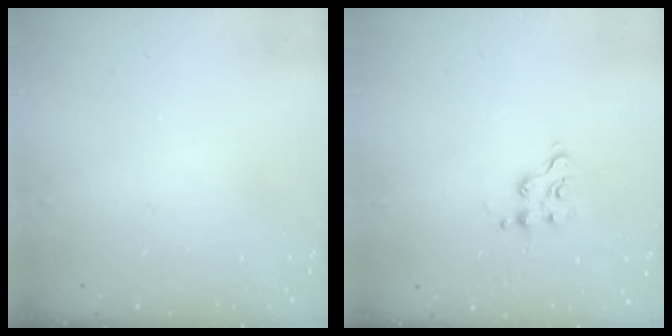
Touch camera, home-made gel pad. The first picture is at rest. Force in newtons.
{"total": 4.3, "press": 4.3, "slide": 0.4}